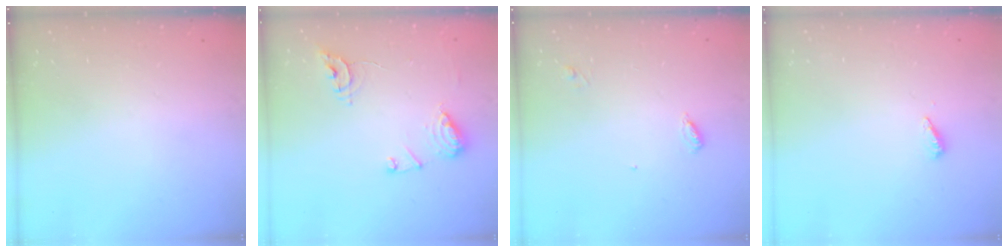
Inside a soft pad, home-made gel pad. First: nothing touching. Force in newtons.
{"total": 12.1, "press": 12.0, "slide": 1.2}
{"total": 3.6, "press": 3.6, "slide": 0.3}
{"total": 2.9, "press": 2.9, "slide": 0.3}